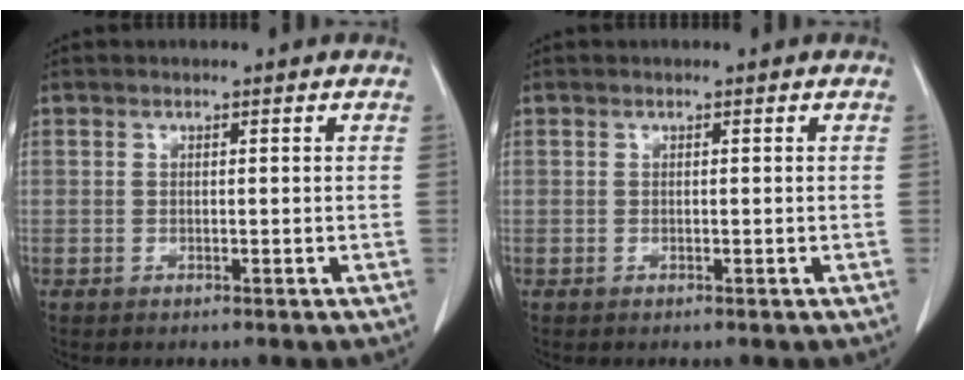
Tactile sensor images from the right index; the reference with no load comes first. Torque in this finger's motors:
{"motor_torque": [0.00, 0.00, 0.02, 0.00]}